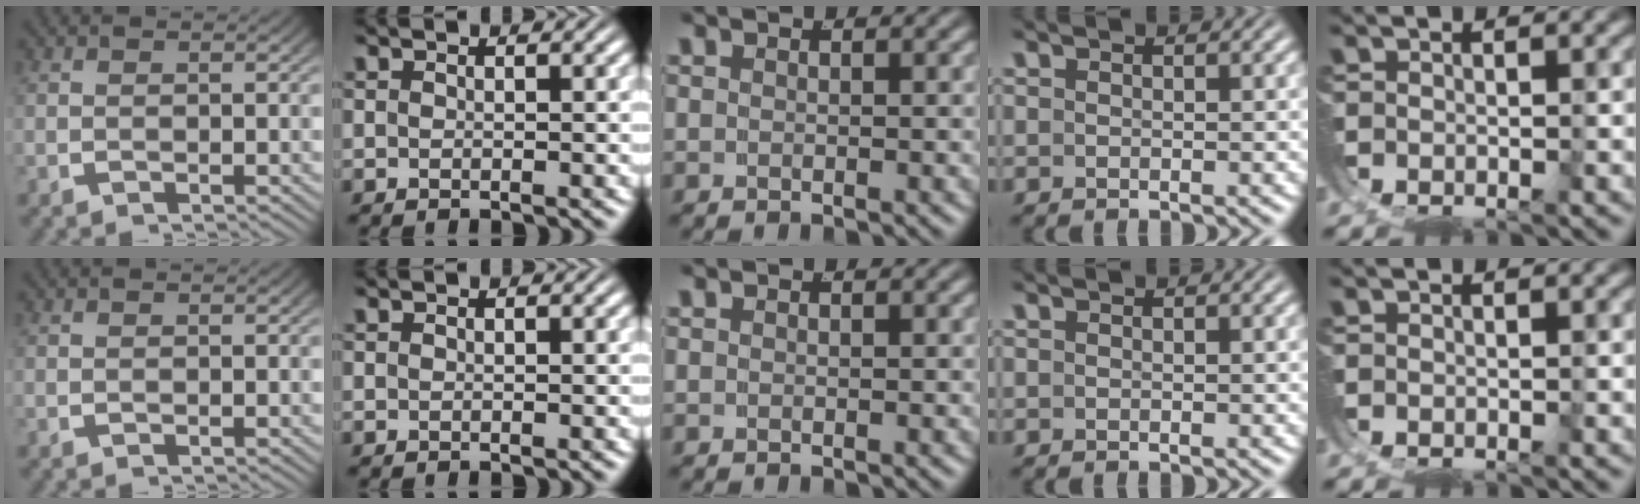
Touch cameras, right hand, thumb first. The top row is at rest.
{}